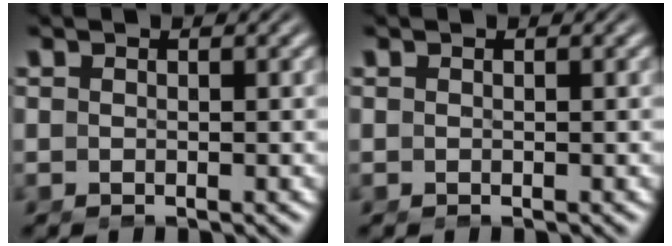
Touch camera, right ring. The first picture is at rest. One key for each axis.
{"total": 0.0}